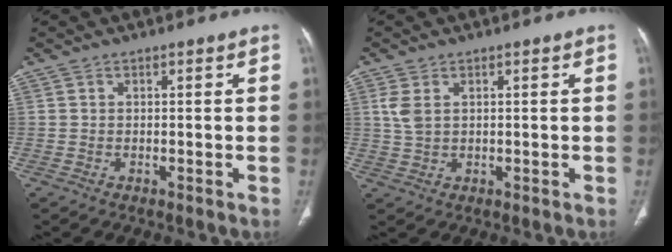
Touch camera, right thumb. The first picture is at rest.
{"total": 3.4, "force": [1.1, 2.2, 2.4], "torque": [-0.056, 0.004, 0.027]}